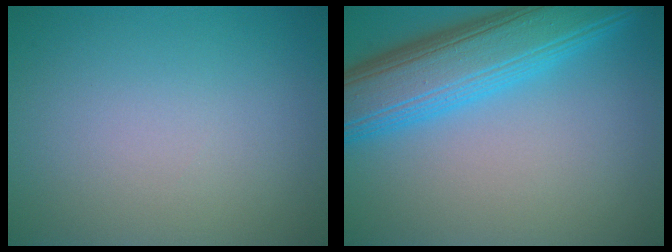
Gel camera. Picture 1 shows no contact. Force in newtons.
{"total": 9.0, "press": 9.0, "slide": 0.2}